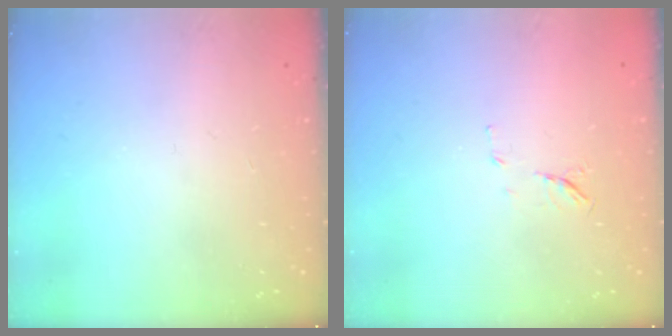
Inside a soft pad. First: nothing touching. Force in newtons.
{"total": 5.4, "press": 5.2, "slide": 1.3}